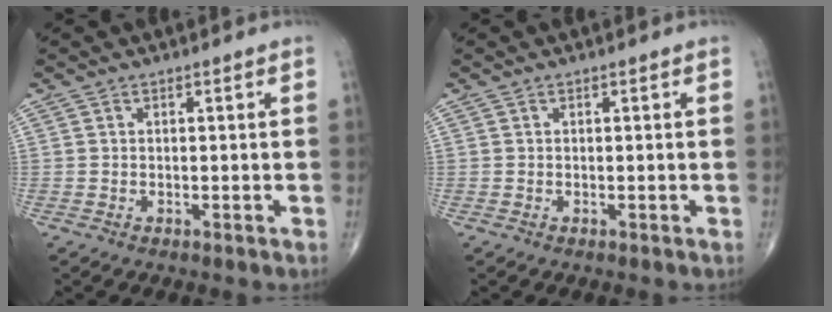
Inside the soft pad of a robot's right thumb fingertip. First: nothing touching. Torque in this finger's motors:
{"motor_torque": [-0.01, 0.00, 0.07, 0.03, 0.02]}